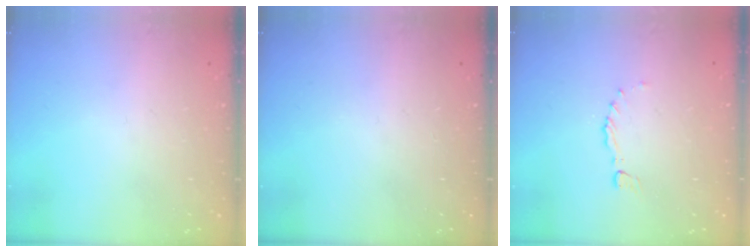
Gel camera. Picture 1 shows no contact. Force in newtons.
{"total": 0.0}
{"total": 0.0}